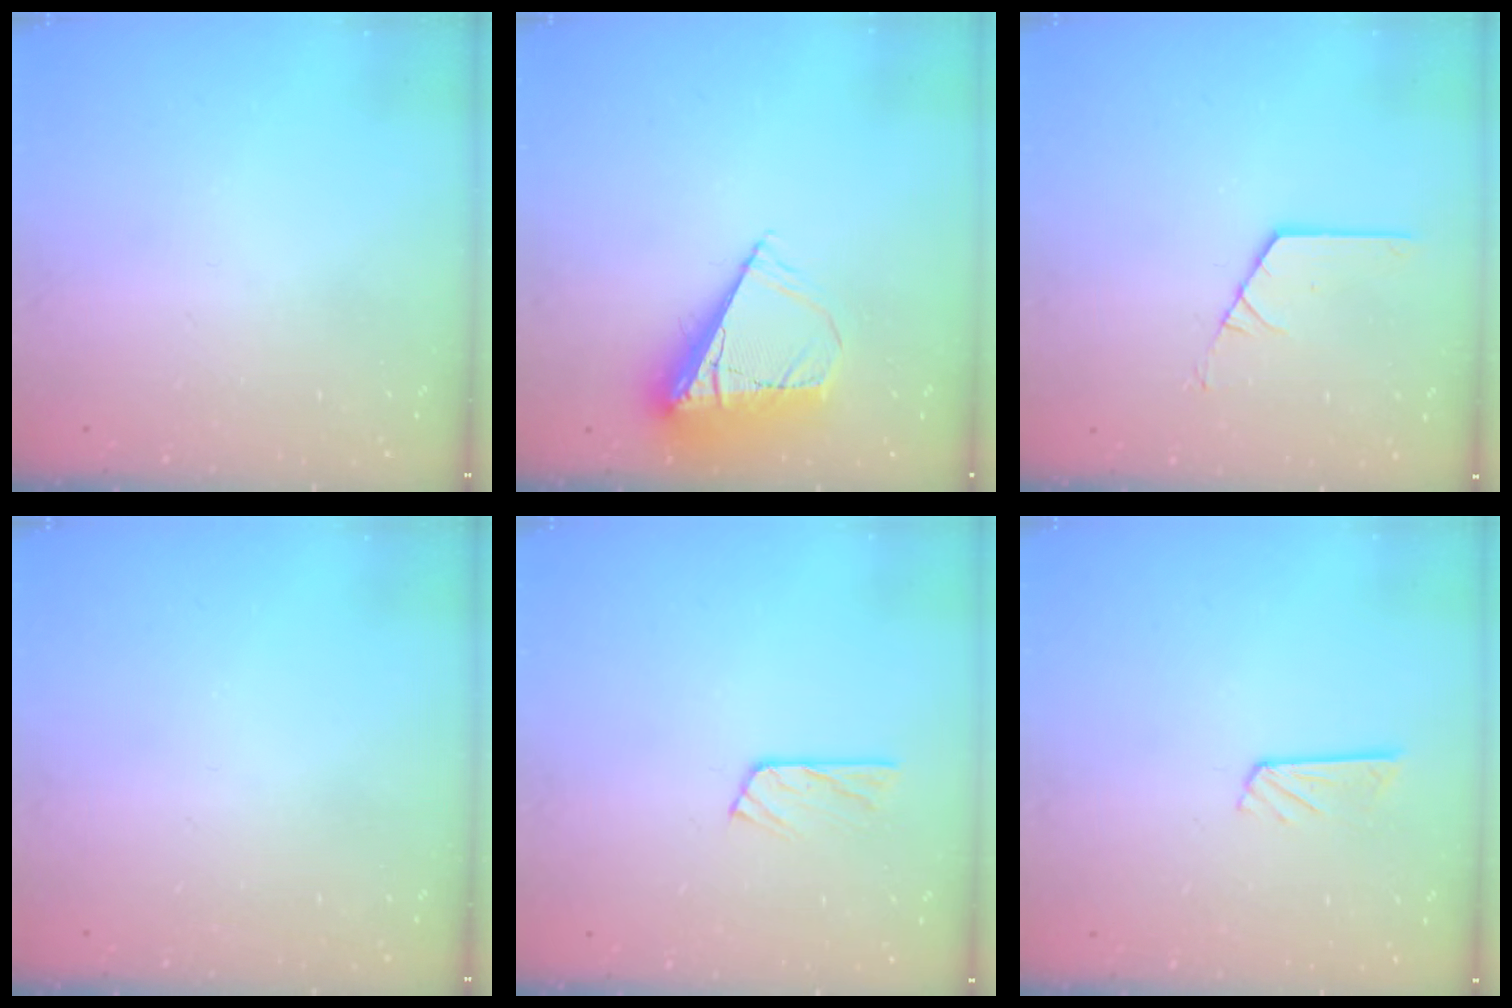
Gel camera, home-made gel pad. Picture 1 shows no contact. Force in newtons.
{"total": 9.5, "press": 9.4, "slide": 1.0}
{"total": 2.9, "press": 2.9, "slide": 0.2}
{"total": 0.0}
{"total": 5.1, "press": 5.1, "slide": 0.5}
{"total": 6.6, "press": 6.6, "slide": 0.2}